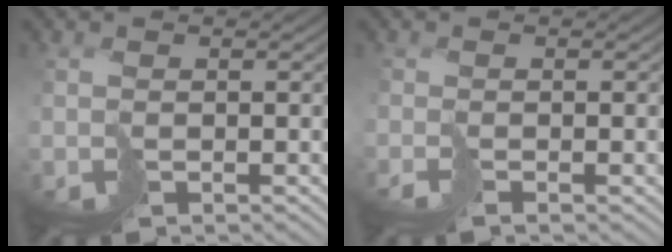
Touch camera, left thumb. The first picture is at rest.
{"total": 1.5, "force": [-0.9, -1.0, -0.7], "torque": [0.022, 0.002, -0.015]}